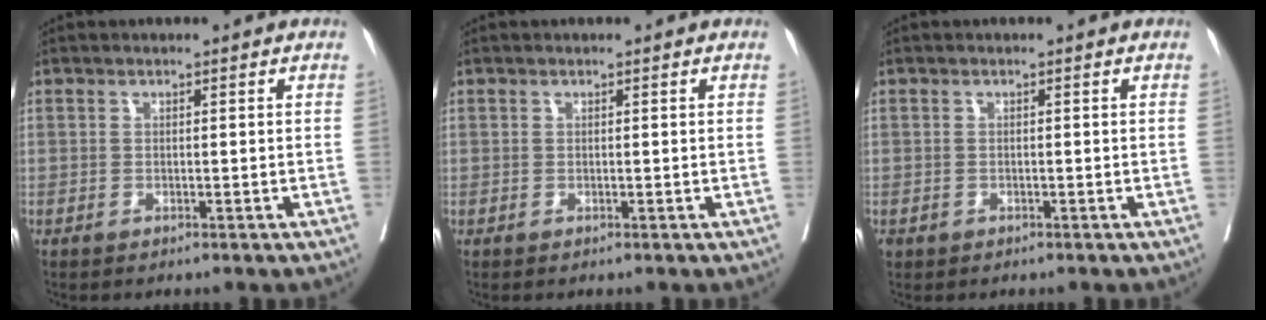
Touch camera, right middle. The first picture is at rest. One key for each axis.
{"total": 0.0}
{"total": 0.7, "fx": -0.3, "fy": 0.6, "fz": 0.1, "tx": -0.005, "ty": 0.002, "tz": -0.002}